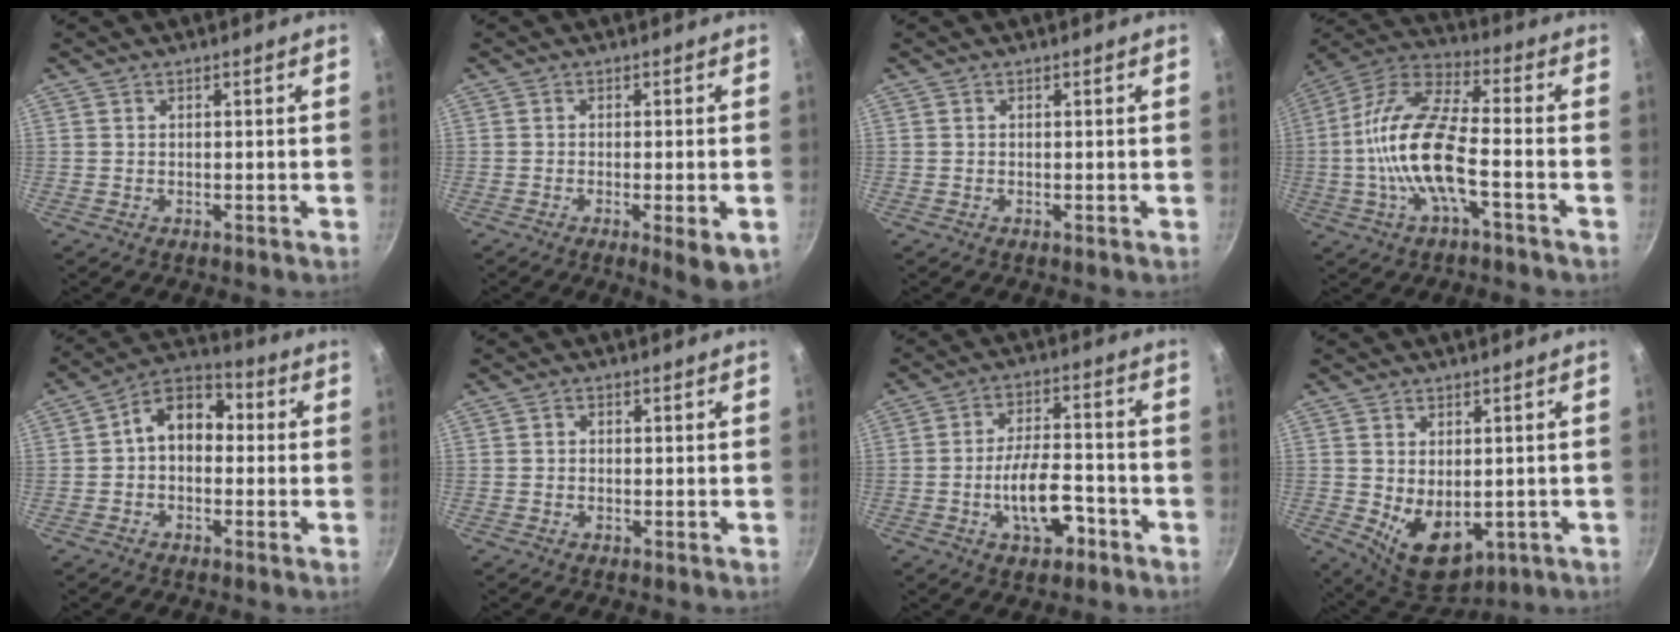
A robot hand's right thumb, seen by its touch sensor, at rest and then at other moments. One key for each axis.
{"total": 6.2, "fx": -2.2, "fy": 1.4, "fz": 5.6, "tx": -0.081, "ty": -0.008, "tz": -0.028}
{"total": 0.0}
{"total": 16.0, "fx": -3.0, "fy": 5.4, "fz": 14.7, "tx": -0.313, "ty": 0.042, "tz": -0.061}
{"total": 10.2, "fx": 0.4, "fy": 7.0, "fz": 7.4, "tx": -0.089, "ty": 0.036, "tz": -0.010}
{"total": 0.7, "fx": 0.0, "fy": 0.6, "fz": 0.3, "tx": 0.001, "ty": 0.002, "tz": -0.004}
{"total": 9.7, "fx": -3.8, "fy": 4.6, "fz": 7.6, "tx": -0.125, "ty": 0.031, "tz": -0.063}
{"total": 9.8, "fx": -1.5, "fy": 6.0, "fz": 7.6, "tx": -0.107, "ty": -0.010, "tz": 0.003}